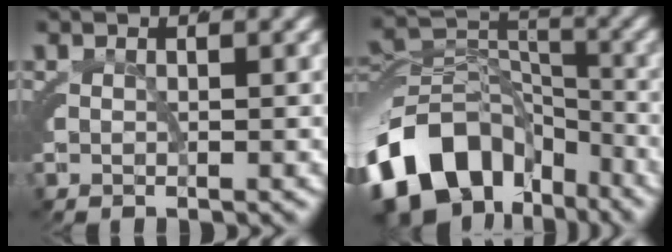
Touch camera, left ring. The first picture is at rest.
{"total": 11.8, "force": [-5.5, 8.2, 6.5], "torque": [-0.105, -0.030, -0.087]}